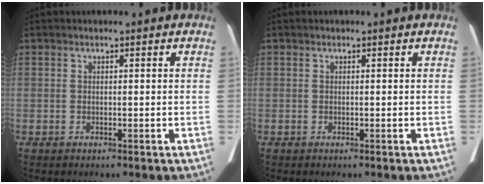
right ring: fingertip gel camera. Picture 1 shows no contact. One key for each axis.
{"total": 0.0}